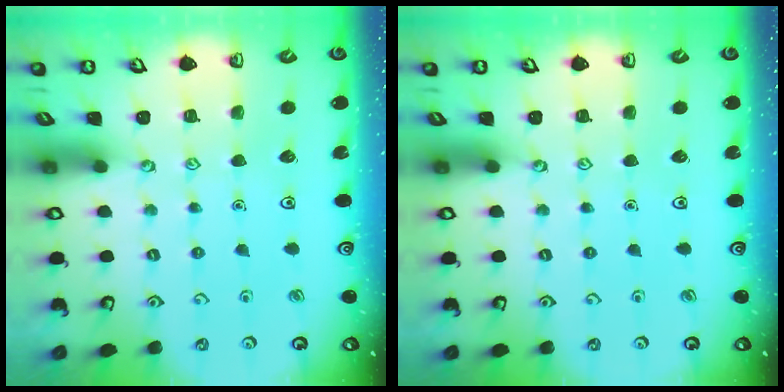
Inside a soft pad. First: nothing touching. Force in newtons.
{"total": 0.0}